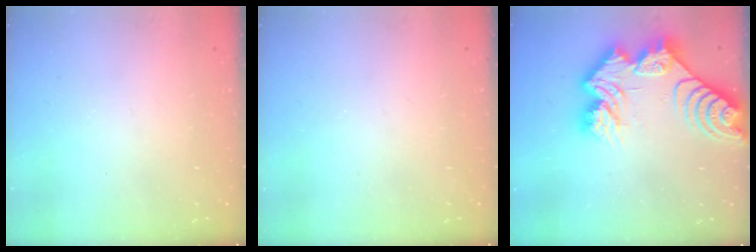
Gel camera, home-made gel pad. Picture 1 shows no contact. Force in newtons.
{"total": 0.0}
{"total": 17.3, "press": 17.2, "slide": 1.7}